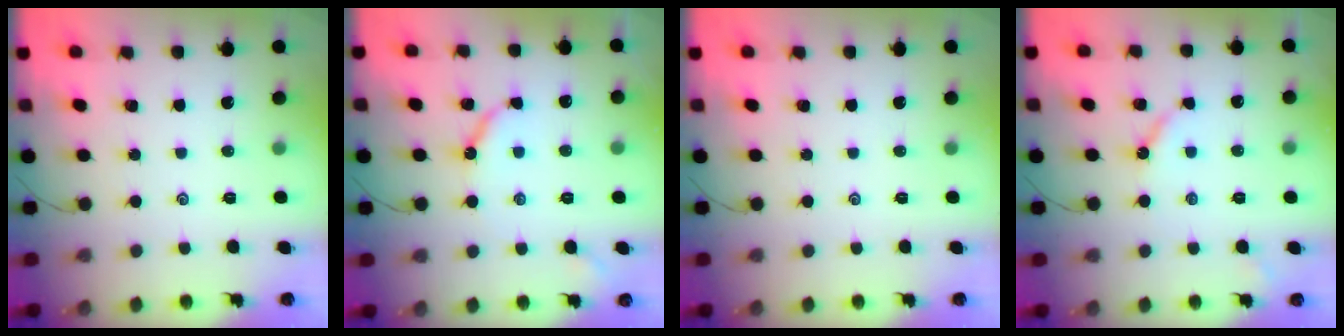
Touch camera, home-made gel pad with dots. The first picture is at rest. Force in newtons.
{"total": 6.5, "press": 6.5, "slide": 0.6}
{"total": 0.0}
{"total": 4.8, "press": 4.7, "slide": 0.5}